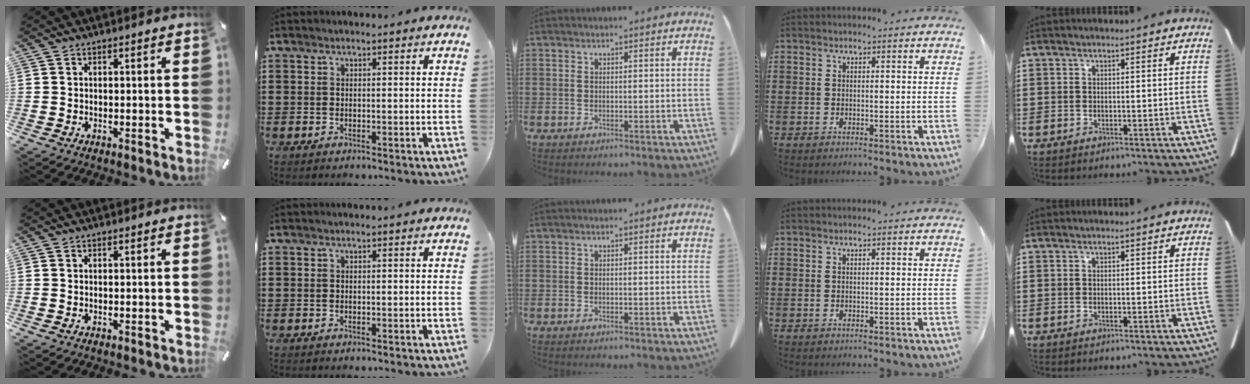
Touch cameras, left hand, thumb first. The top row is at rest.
{}